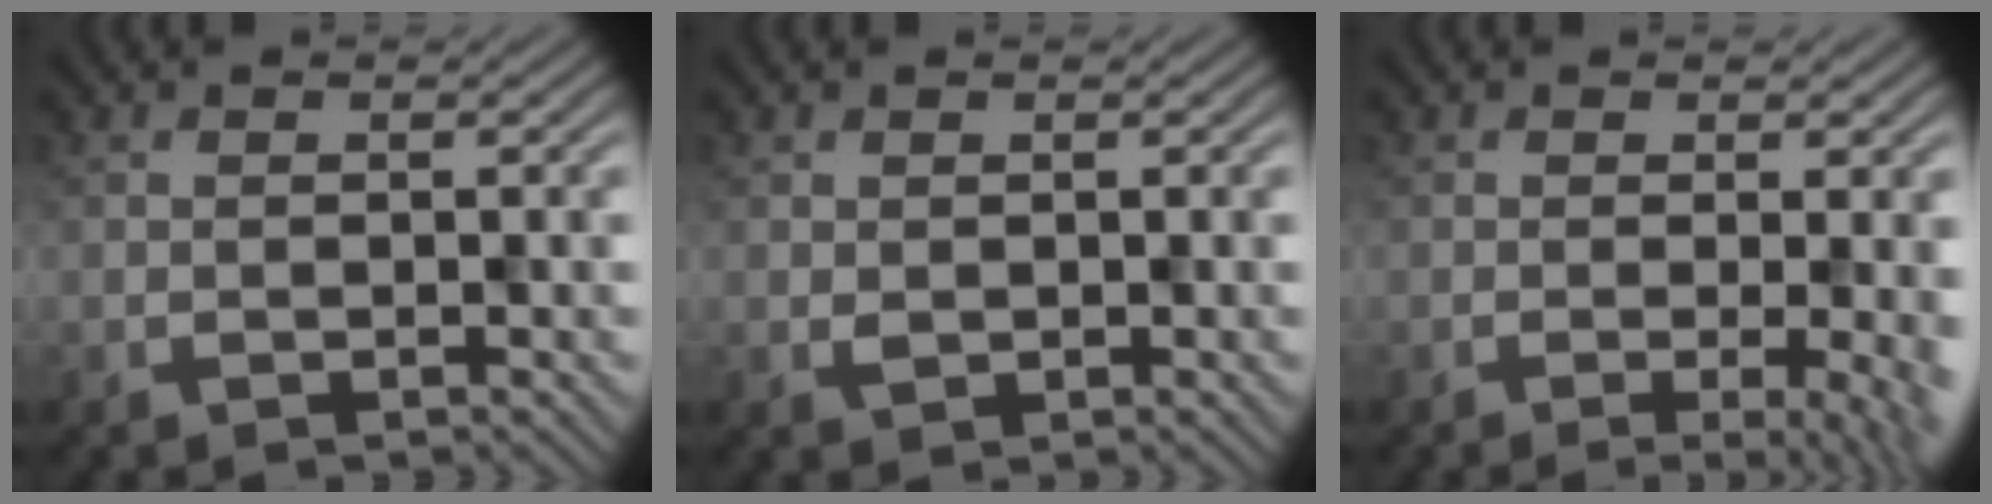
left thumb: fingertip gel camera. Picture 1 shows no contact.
{"total": 1.2, "force": [0.0, 1.1, 0.5], "torque": [-0.013, 0.000, 0.008]}
{"total": 6.5, "force": [-1.0, 2.2, 6.1], "torque": [-0.053, 0.000, 0.000]}